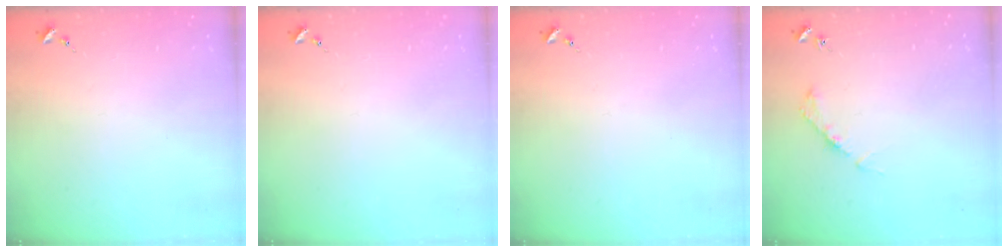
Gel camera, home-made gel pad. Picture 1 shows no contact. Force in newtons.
{"total": 0.0}
{"total": 0.0}
{"total": 4.2, "press": 4.1, "slide": 0.6}